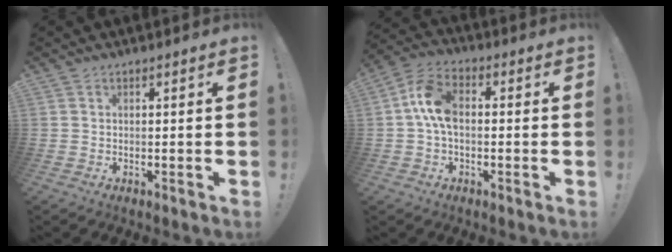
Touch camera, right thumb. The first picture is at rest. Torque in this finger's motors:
{"motor_torque": [1.78, 1.24, 0.90, -0.78, 0.08]}